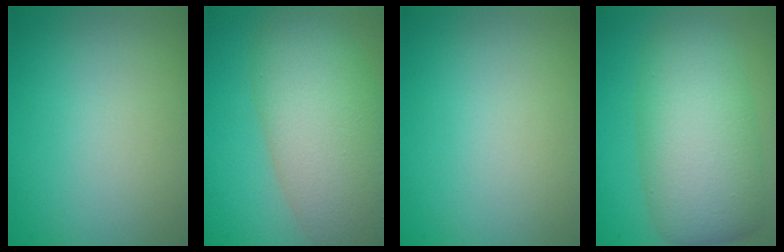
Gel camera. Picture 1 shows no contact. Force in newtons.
{"total": 10.6, "press": 10.6, "slide": 0.3}
{"total": 0.0}
{"total": 8.7, "press": 8.7, "slide": 0.4}